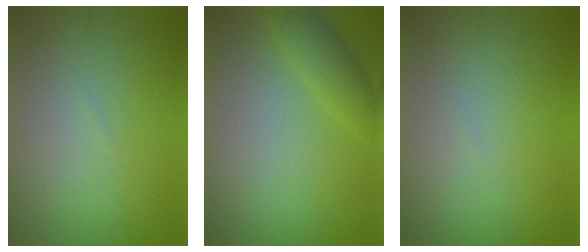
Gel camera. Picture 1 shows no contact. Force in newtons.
{"total": 2.4, "press": 2.4, "slide": 0.1}
{"total": 0.0}